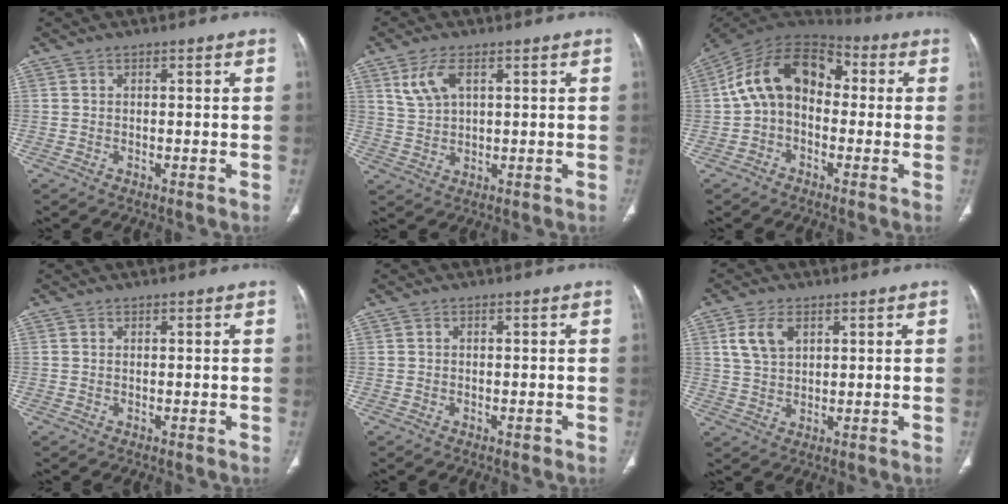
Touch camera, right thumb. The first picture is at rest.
{"total": 5.6, "force": [2.6, 2.7, 4.1], "torque": [-0.090, -0.003, 0.060]}
{"total": 14.3, "force": [0.3, 10.0, 10.2], "torque": [-0.156, 0.047, -0.010]}
{"total": 0.0}
{"total": 0.6, "force": [-0.4, 0.4, 0.3], "torque": [-0.002, 0.000, -0.006]}
{"total": 6.0, "force": [2.5, 3.7, 4.1], "torque": [-0.076, -0.004, 0.052]}